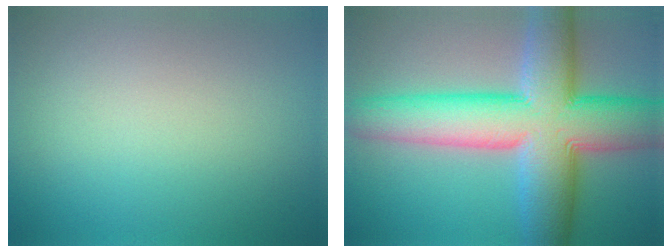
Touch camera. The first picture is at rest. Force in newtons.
{"total": 13.0, "press": 13.0, "slide": 0.2}